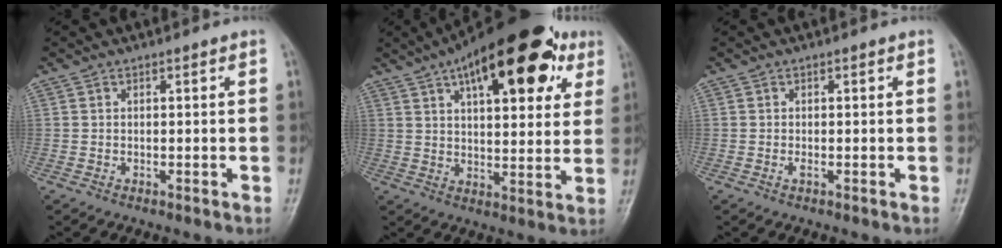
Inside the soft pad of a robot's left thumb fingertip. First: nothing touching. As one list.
[{"total": 24.0, "force": [11.8, 10.0, 18.4], "torque": [-0.242, -0.002, 0.170]}, {"total": 0.9, "force": [-0.2, 0.2, 0.8], "torque": [-0.015, 0.002, -0.002]}]